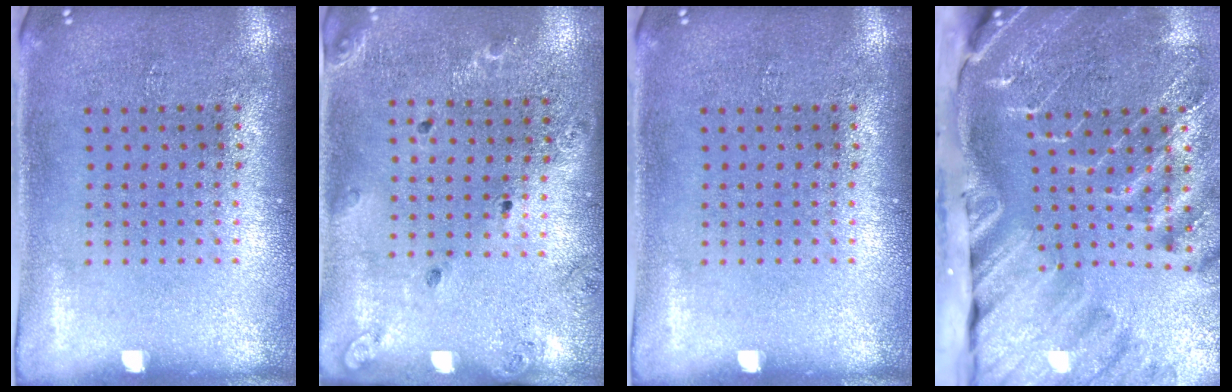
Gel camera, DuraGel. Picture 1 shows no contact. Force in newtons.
{"total": 1.3, "press": 1.3, "slide": 0.3}
{"total": 0.0}
{"total": 4.4, "press": 3.3, "slide": 3.0}